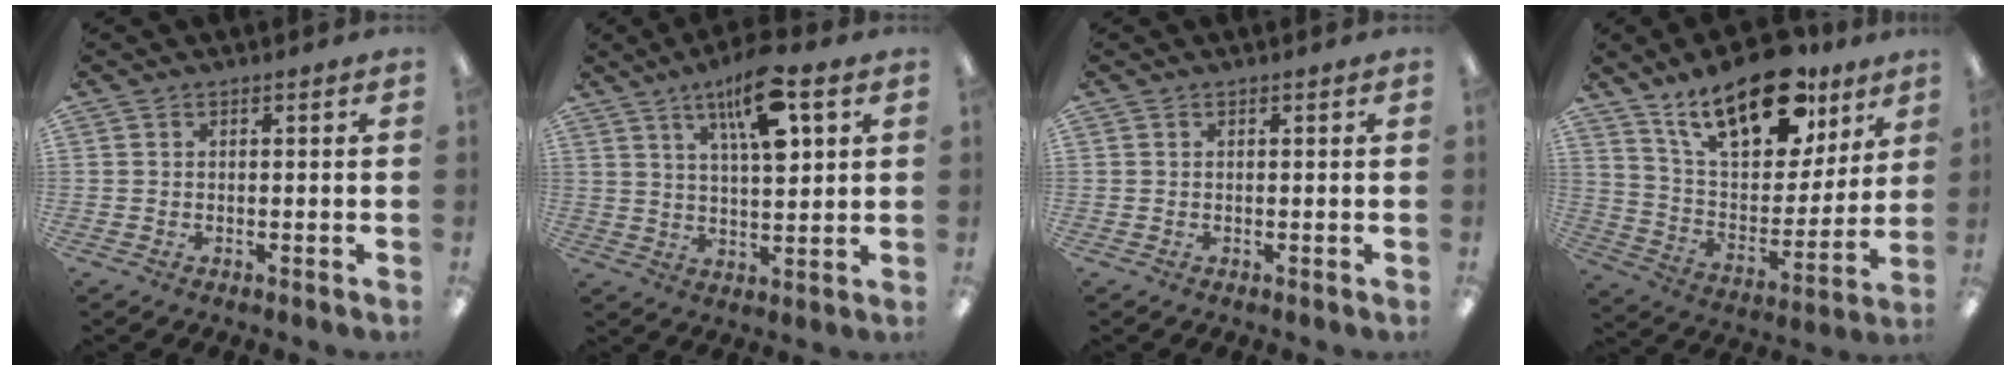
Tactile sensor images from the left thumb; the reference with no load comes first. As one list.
[{"total": 12.3, "force": [6.2, 4.1, 9.7], "torque": [-0.155, -0.019, 0.102]}, {"total": 0.0}, {"total": 23.1, "force": [15.6, 10.3, 13.6], "torque": [-0.216, -0.087, 0.270]}]